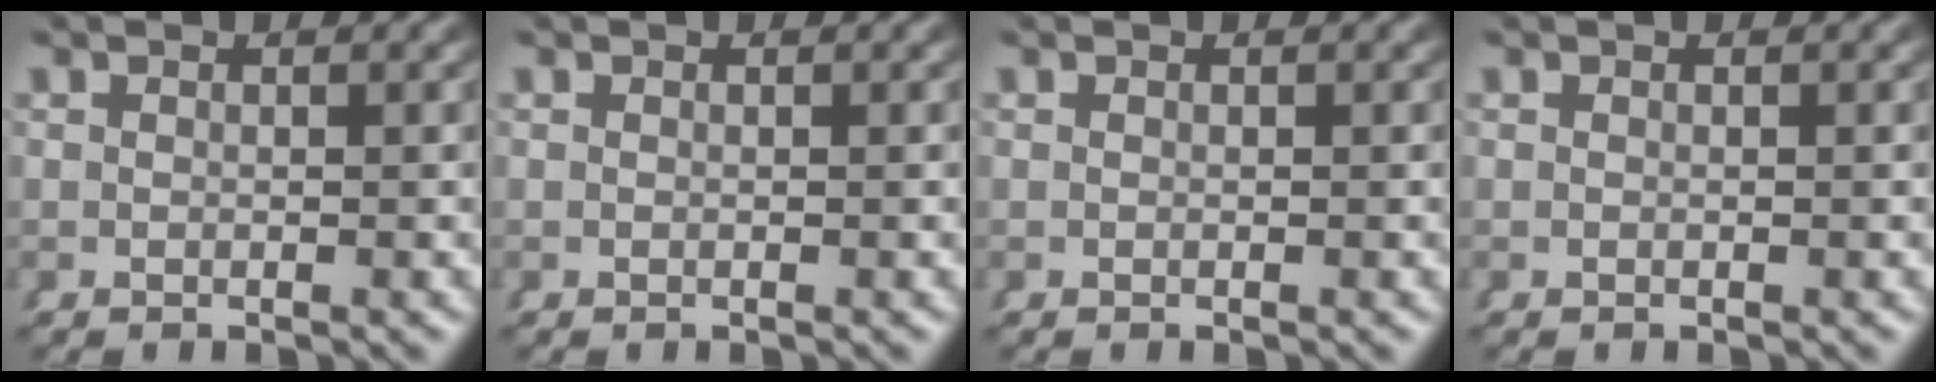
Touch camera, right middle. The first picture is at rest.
{"total": 0.0}
{"total": 0.0}
{"total": 0.0}